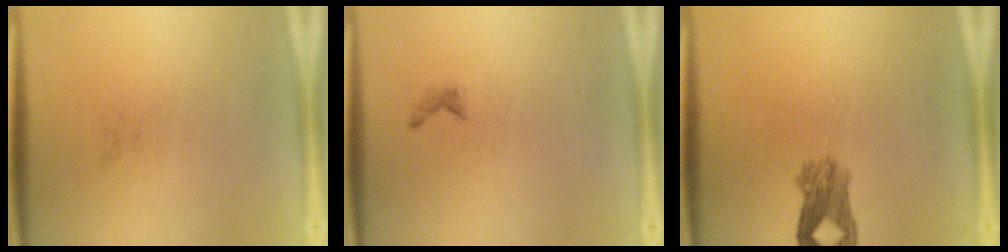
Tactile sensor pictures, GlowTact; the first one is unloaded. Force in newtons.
{"total": 0.6}
{"total": 3.7}